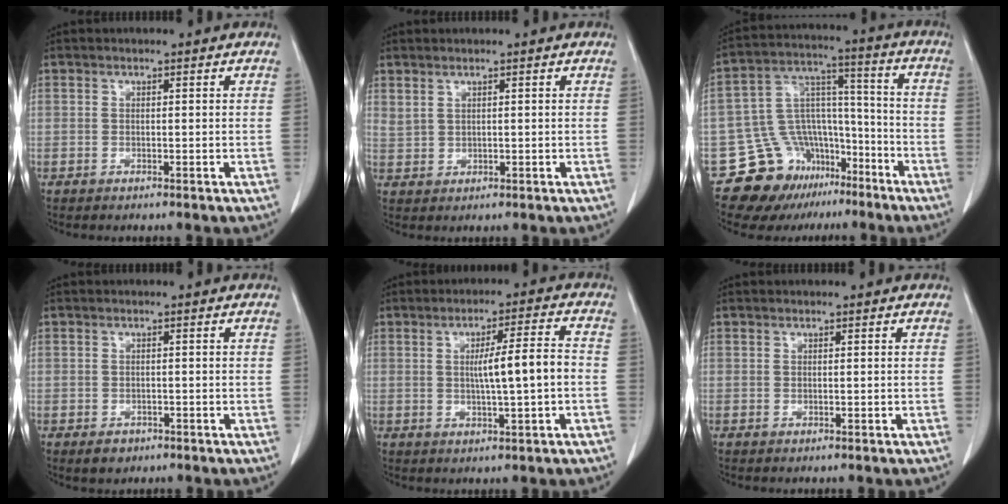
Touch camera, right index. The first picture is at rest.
{"total": 1.5, "force": [1.1, 0.6, 0.9], "torque": [-0.023, 0.003, 0.030]}
{"total": 14.7, "force": [-10.0, 10.1, 4.0], "torque": [-0.058, 0.089, -0.152]}
{"total": 2.2, "force": [-1.3, 1.6, 0.7], "torque": [-0.012, 0.002, -0.013]}
{"total": 7.2, "force": [-0.4, 0.1, 7.2], "torque": [-0.114, 0.007, -0.005]}
{"total": 0.0}